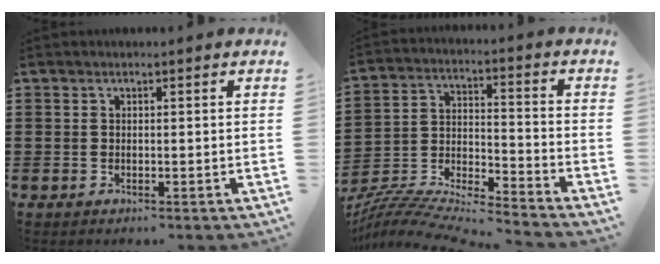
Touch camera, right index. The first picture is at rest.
{"total": 7.6, "force": [-7.3, 0.3, 1.9], "torque": [-0.046, -0.008, -0.152]}